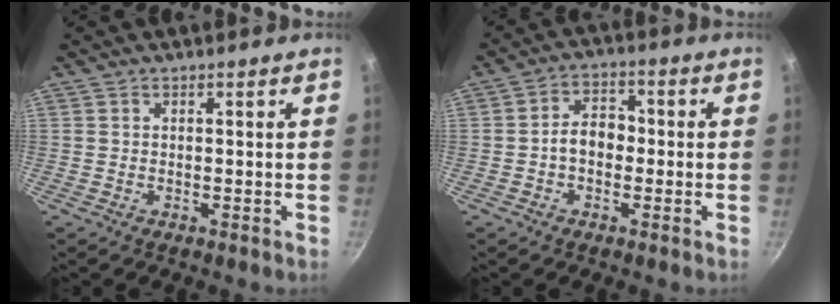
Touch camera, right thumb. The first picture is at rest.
{"total": 5.9, "force": [-0.9, 4.3, 3.9], "torque": [-0.035, 0.025, -0.022]}